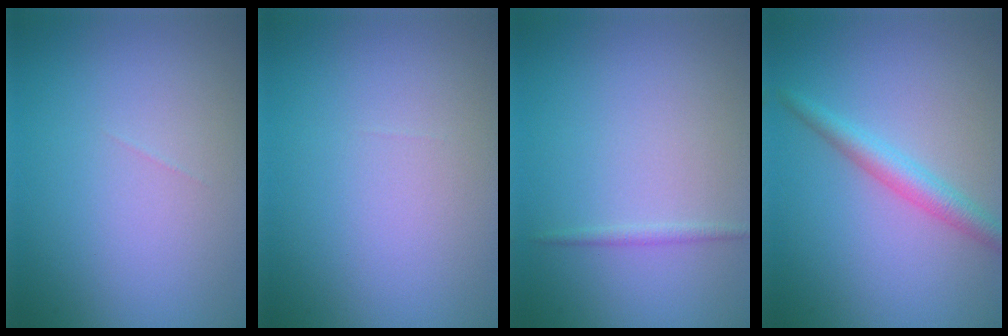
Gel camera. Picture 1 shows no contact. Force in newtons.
{"total": 0.0}
{"total": 0.7, "press": 0.7, "slide": 0.0}
{"total": 2.7, "press": 2.7, "slide": 0.1}